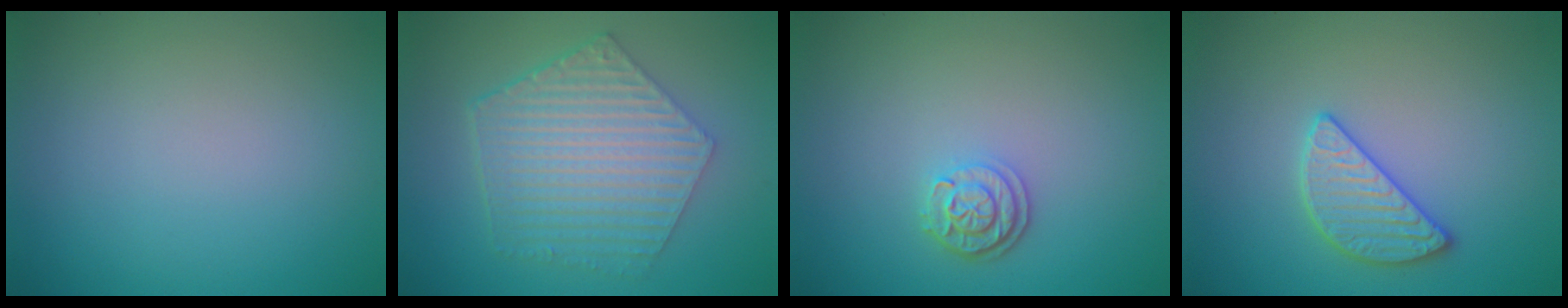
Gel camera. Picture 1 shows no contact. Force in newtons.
{"total": 6.7, "press": 4.9, "slide": 4.6}
{"total": 2.4, "press": 2.1, "slide": 1.3}
{"total": 2.8, "press": 2.8, "slide": 0.1}